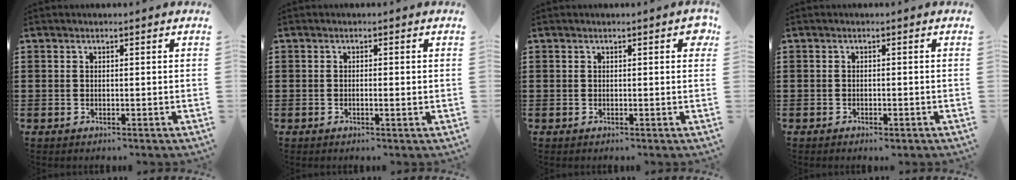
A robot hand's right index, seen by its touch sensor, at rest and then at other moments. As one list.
[{"total": 0.6, "force": [-0.1, 0.1, 0.6], "torque": [-0.010, -0.002, -0.002]}, {"total": 1.1, "force": [0.3, 0.4, 0.9], "torque": [-0.010, 0.003, 0.001]}, {"total": 0.7, "force": [-0.7, 0.2, 0.2], "torque": [-0.007, -0.002, -0.013]}]